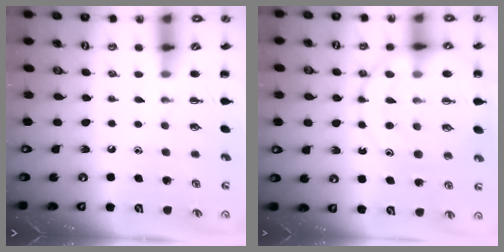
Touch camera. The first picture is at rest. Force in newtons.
{"total": 15.9, "press": 15.8, "slide": 1.8}